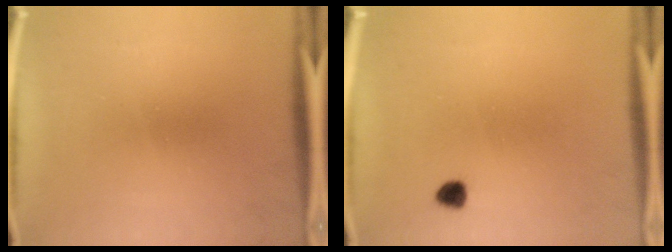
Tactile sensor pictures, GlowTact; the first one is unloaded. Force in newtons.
{"total": 1.8}